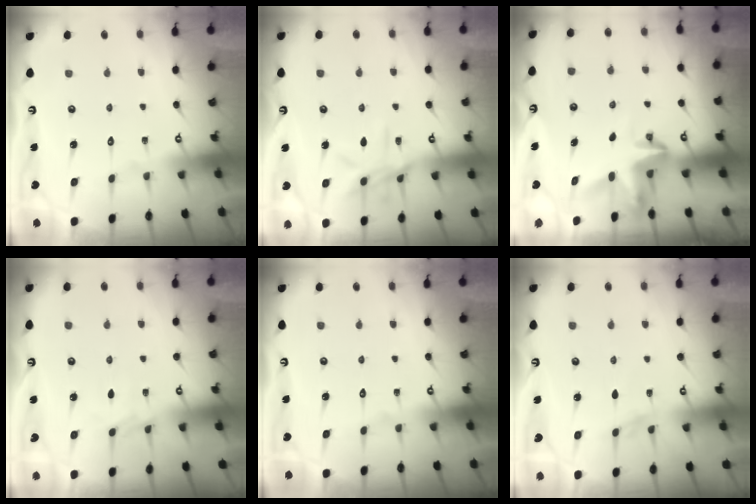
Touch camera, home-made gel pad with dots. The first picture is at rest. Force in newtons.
{"total": 9.3, "press": 9.3, "slide": 0.7}
{"total": 3.7, "press": 3.7, "slide": 0.3}
{"total": 3.2, "press": 3.1, "slide": 0.6}
{"total": 0.0}
{"total": 3.9, "press": 3.9, "slide": 0.5}